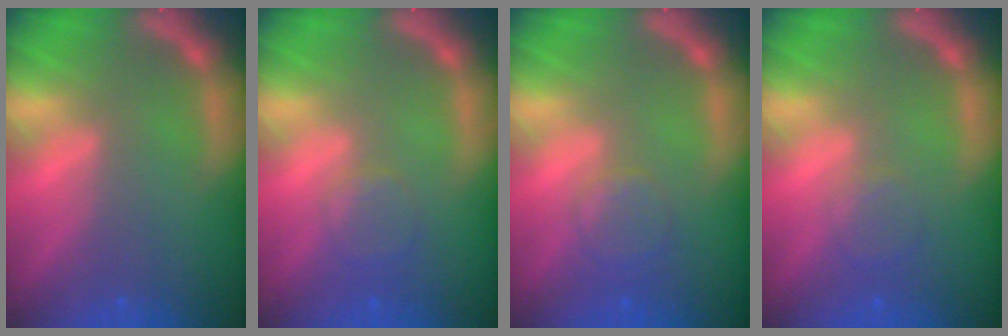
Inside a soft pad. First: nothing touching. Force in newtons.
{"total": 2.4}
{"total": 2.9}
{"total": 2.0}